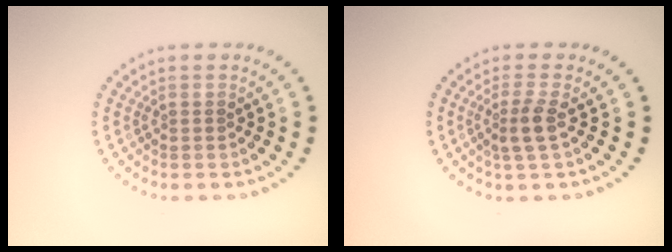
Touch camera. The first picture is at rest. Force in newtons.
{"total": 2.2, "press": 1.9, "slide": 1.2}